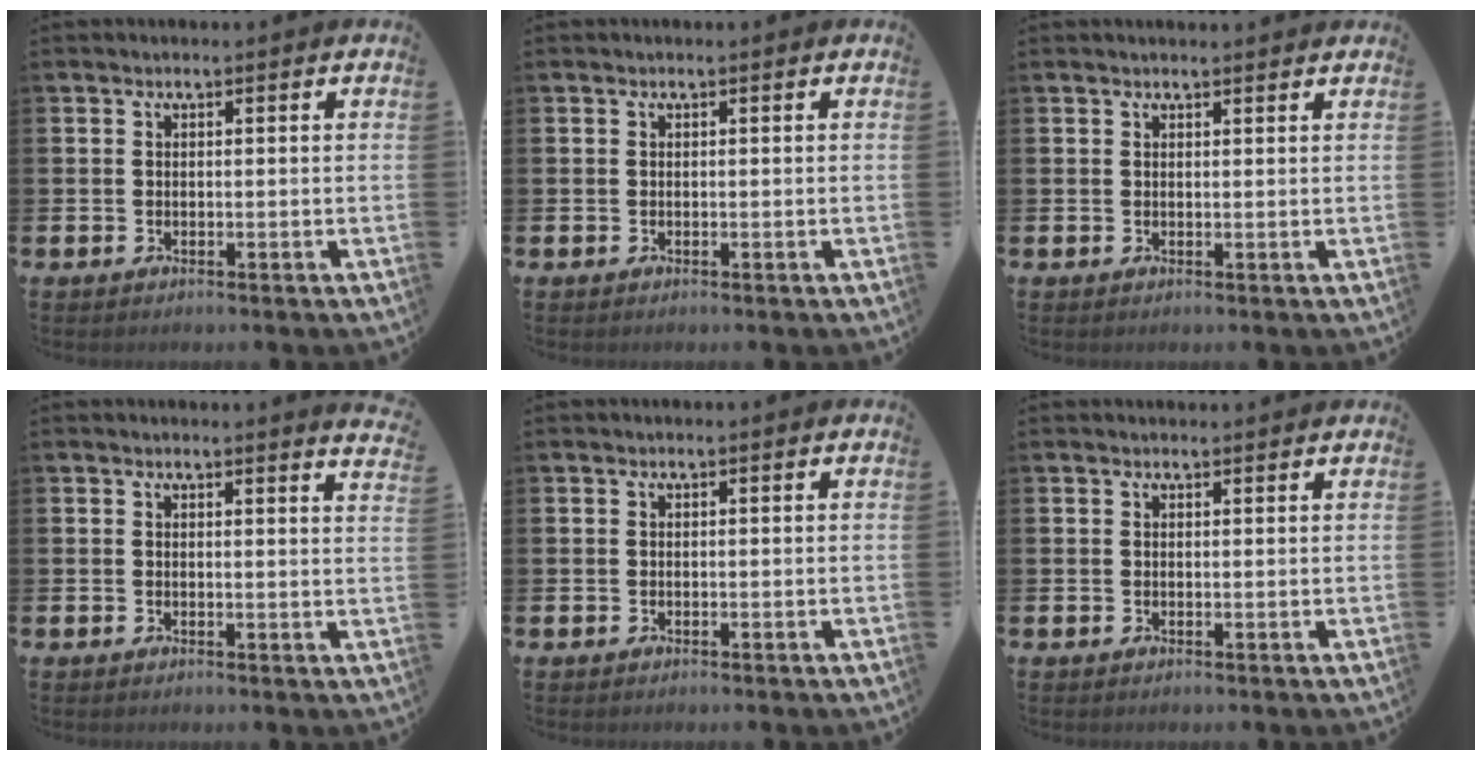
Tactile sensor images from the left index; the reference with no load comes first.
{"total": 0.0}
{"total": 0.9, "force": [0.9, 0.1, 0.1], "torque": [0.005, -0.002, 0.014]}
{"total": 1.7, "force": [1.7, -0.2, -0.1], "torque": [0.009, -0.016, 0.028]}
{"total": 0.0}
{"total": 0.7, "force": [0.7, 0.1, 0.1], "torque": [0.008, -0.003, 0.011]}